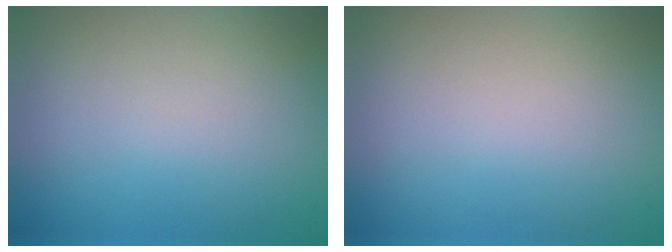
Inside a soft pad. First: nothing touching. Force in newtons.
{"total": 0.0}